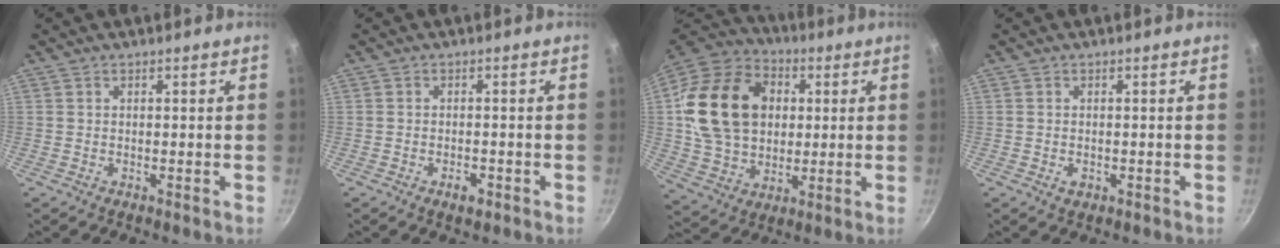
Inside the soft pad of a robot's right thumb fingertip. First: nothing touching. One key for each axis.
{"total": 2.4, "fx": -1.3, "fy": 1.2, "fz": 1.6, "tx": -0.022, "ty": 0.010, "tz": -0.021}
{"total": 22.3, "fx": 3.4, "fy": 17.2, "fz": 13.7, "tx": -0.219, "ty": 0.014, "tz": 0.061}
{"total": 1.5, "fx": -0.5, "fy": 1.1, "fz": 0.9, "tx": -0.014, "ty": -0.001, "tz": -0.008}